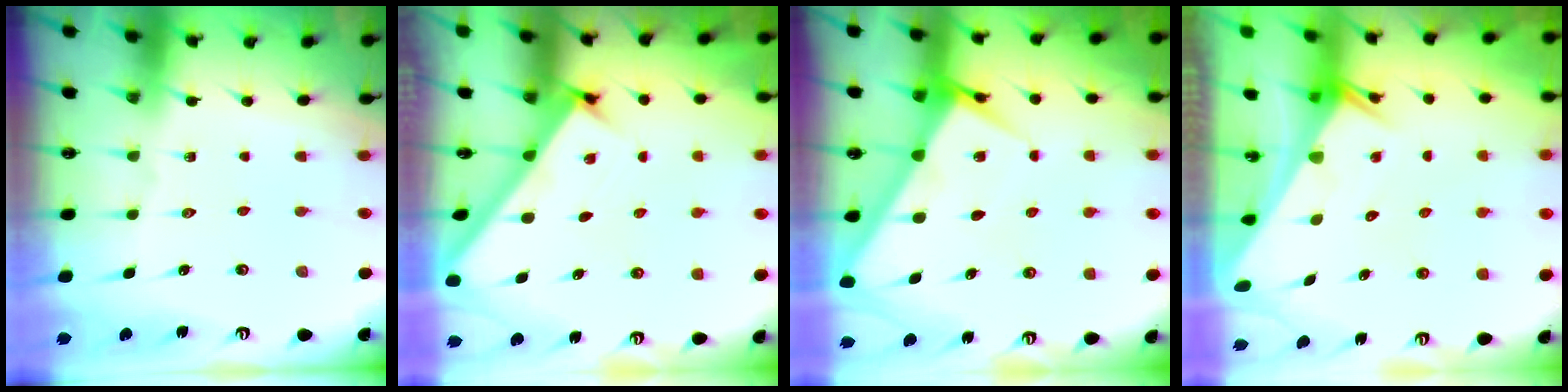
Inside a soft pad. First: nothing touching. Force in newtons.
{"total": 2.8, "press": 2.7, "slide": 0.4}
{"total": 5.8, "press": 5.7, "slide": 0.6}
{"total": 2.6, "press": 2.6, "slide": 0.1}